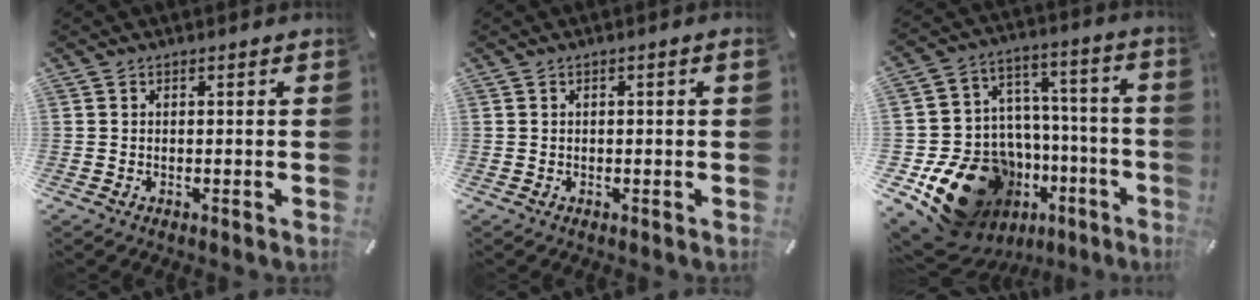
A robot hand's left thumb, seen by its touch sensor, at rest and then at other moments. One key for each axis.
{"total": 1.0, "fx": 0.0, "fy": 0.1, "fz": 1.0, "tx": -0.017, "ty": -0.001, "tz": -0.001}
{"total": 21.5, "fx": -10.9, "fy": 15.1, "fz": 10.7, "tx": -0.179, "ty": 0.033, "tz": -0.151}